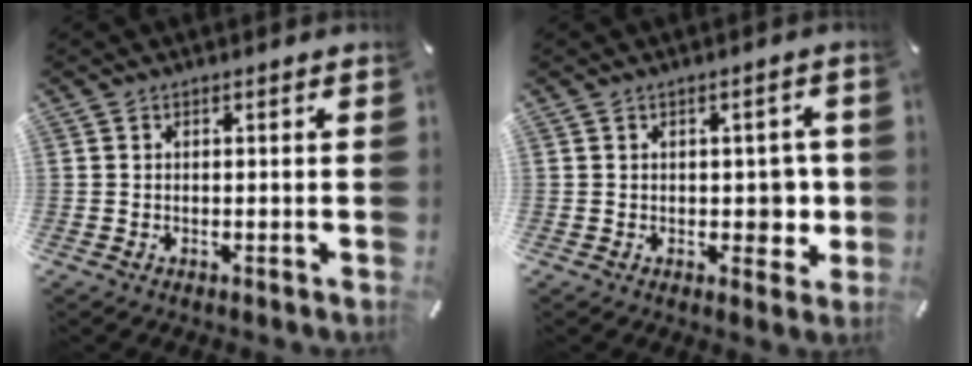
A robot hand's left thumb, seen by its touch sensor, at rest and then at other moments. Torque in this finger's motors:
{"motor_torque": [0.06, 0.70, 0.33, -0.01, 0.05]}